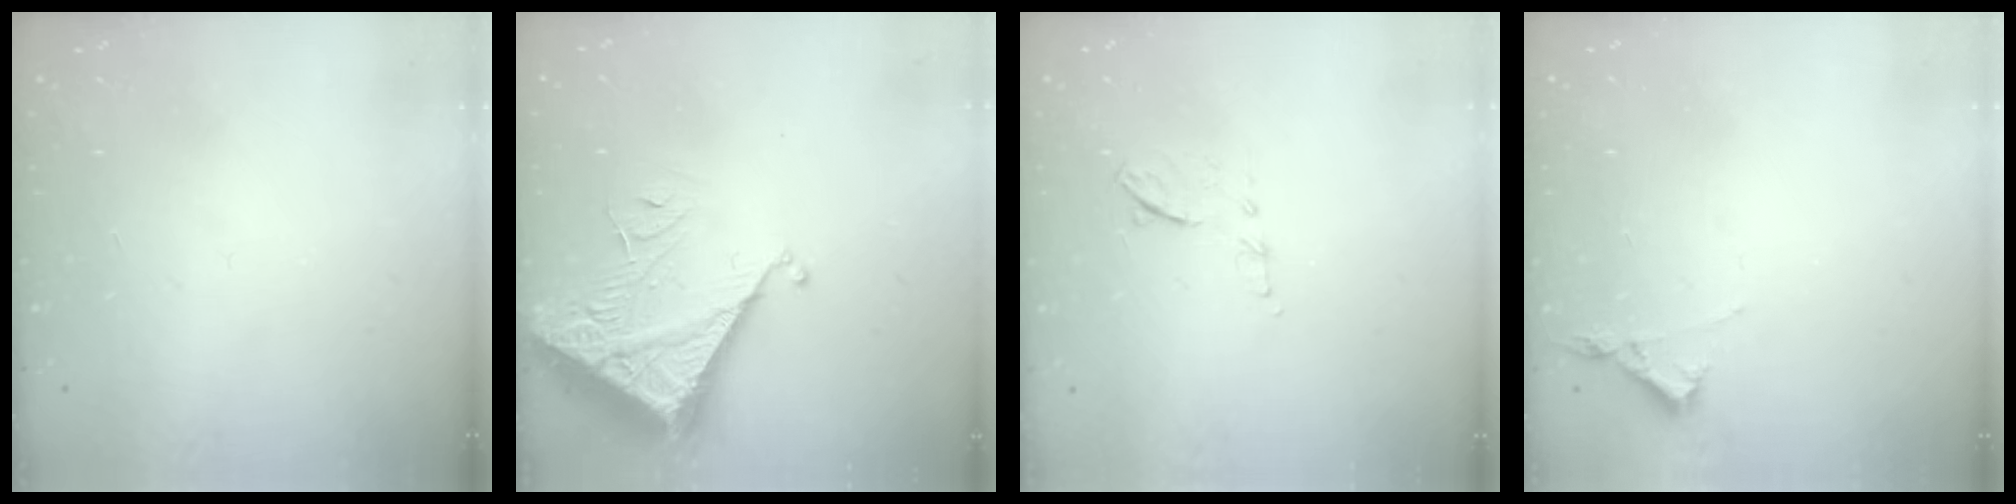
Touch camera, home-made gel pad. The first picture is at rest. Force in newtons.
{"total": 7.0, "press": 7.0, "slide": 0.6}
{"total": 6.8, "press": 6.8, "slide": 0.9}
{"total": 3.2, "press": 3.2, "slide": 0.5}